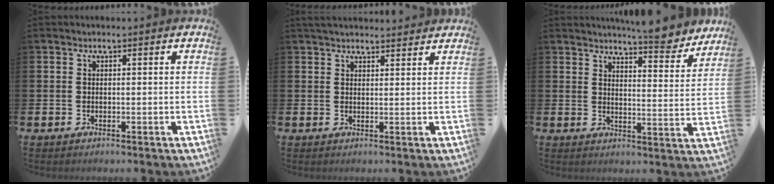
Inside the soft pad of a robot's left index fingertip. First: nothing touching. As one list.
[{"total": 3.0, "force": [2.9, 0.7, 0.4], "torque": [-0.003, -0.015, 0.051]}, {"total": 7.0, "force": [6.8, 0.5, 1.7], "torque": [-0.023, -0.049, 0.118]}]